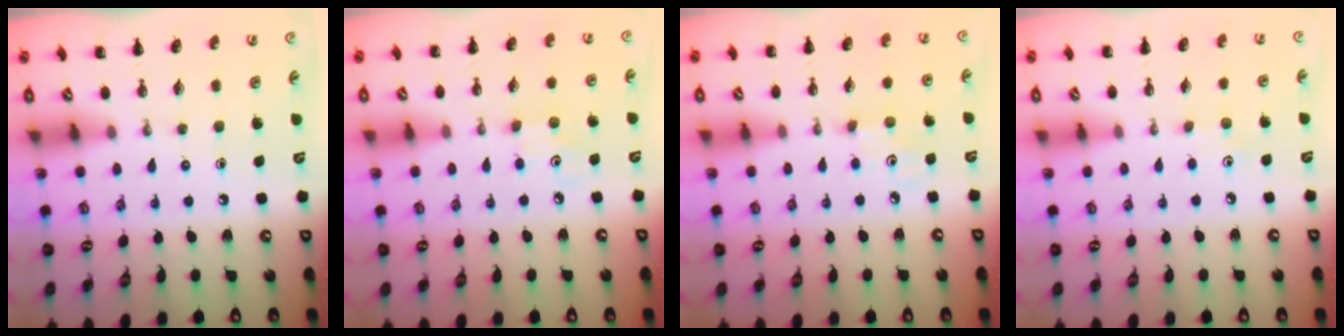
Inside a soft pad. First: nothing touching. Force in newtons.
{"total": 2.9, "press": 2.8, "slide": 0.8}
{"total": 2.7, "press": 2.6, "slide": 0.6}
{"total": 2.8, "press": 2.7, "slide": 0.8}